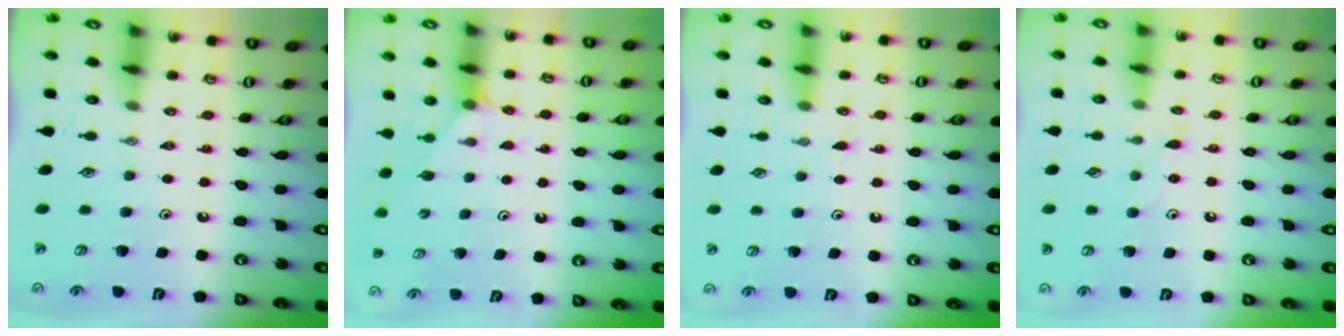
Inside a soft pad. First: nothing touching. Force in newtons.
{"total": 1.8, "press": 1.7, "slide": 0.3}
{"total": 2.9, "press": 2.8, "slide": 0.4}
{"total": 6.0, "press": 5.9, "slide": 0.7}